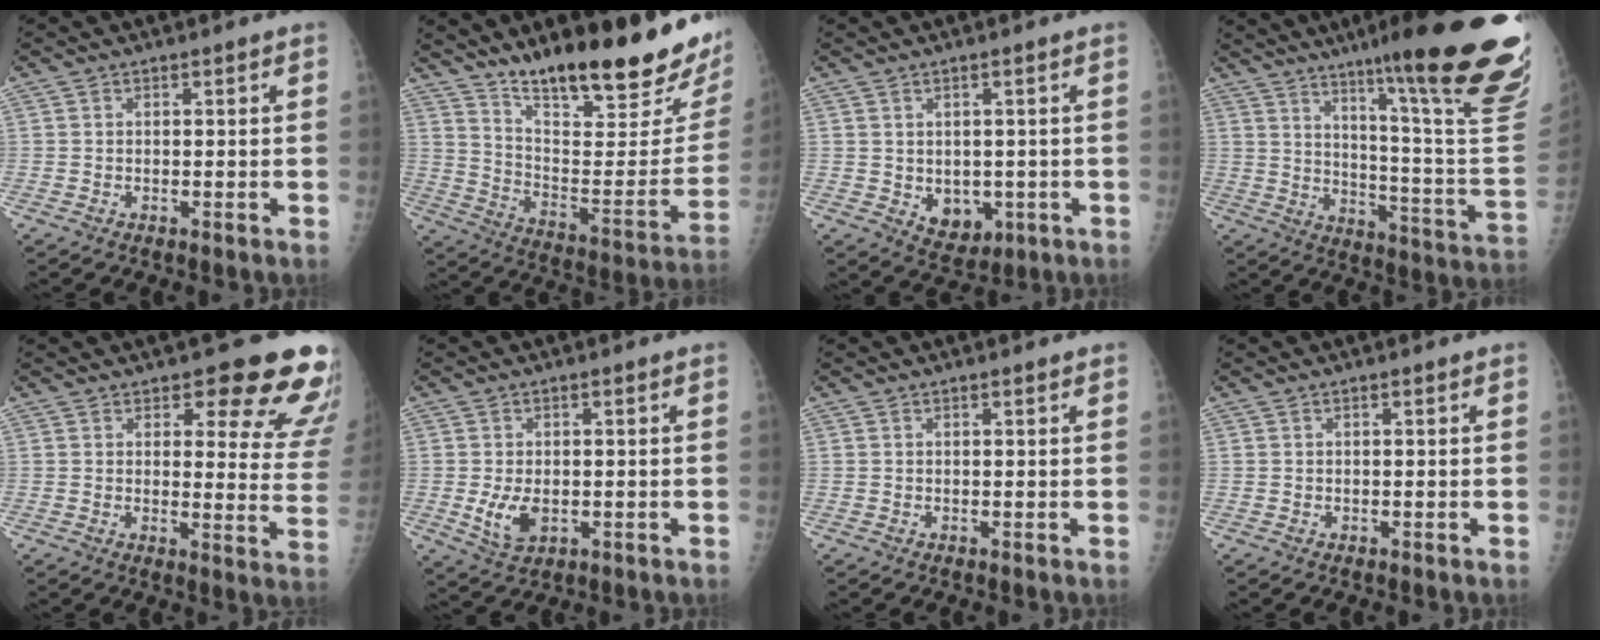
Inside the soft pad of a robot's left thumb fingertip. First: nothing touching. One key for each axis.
{"total": 28.3, "fx": 19.8, "fy": 6.6, "fz": 19.1, "tx": -0.256, "ty": -0.096, "tz": 0.302}
{"total": 6.0, "fx": -0.9, "fy": 4.5, "fz": 3.9, "tx": -0.029, "ty": -0.009, "tz": 0.007}
{"total": 29.2, "fx": 18.1, "fy": 2.5, "fz": 22.8, "tx": -0.263, "ty": -0.097, "tz": 0.261}
{"total": 16.3, "fx": 12.2, "fy": 5.5, "fz": 9.2, "tx": -0.054, "ty": -0.077, "tz": 0.125}
{"total": 5.3, "fx": -0.7, "fy": 3.3, "fz": 4.1, "tx": -0.073, "ty": -0.011, "tz": -0.004}
{"total": 0.7, "fx": 0.6, "fy": 0.0, "fz": 0.4, "tx": -0.006, "ty": 0.001, "tz": 0.010}
{"total": 0.0}